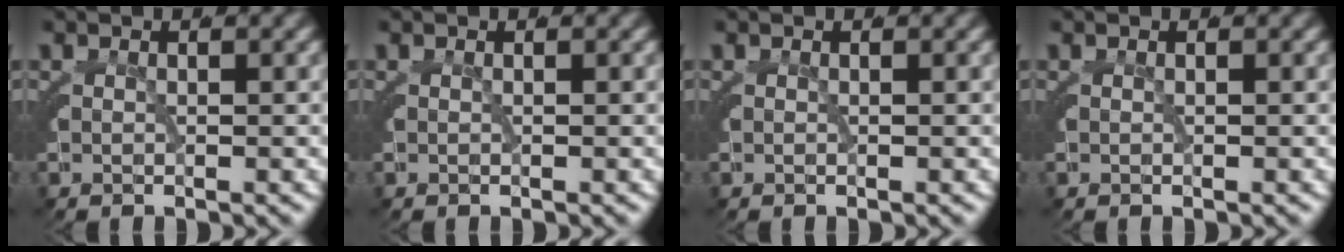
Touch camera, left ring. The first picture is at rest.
{"total": 0.0}
{"total": 0.0}
{"total": 0.0}